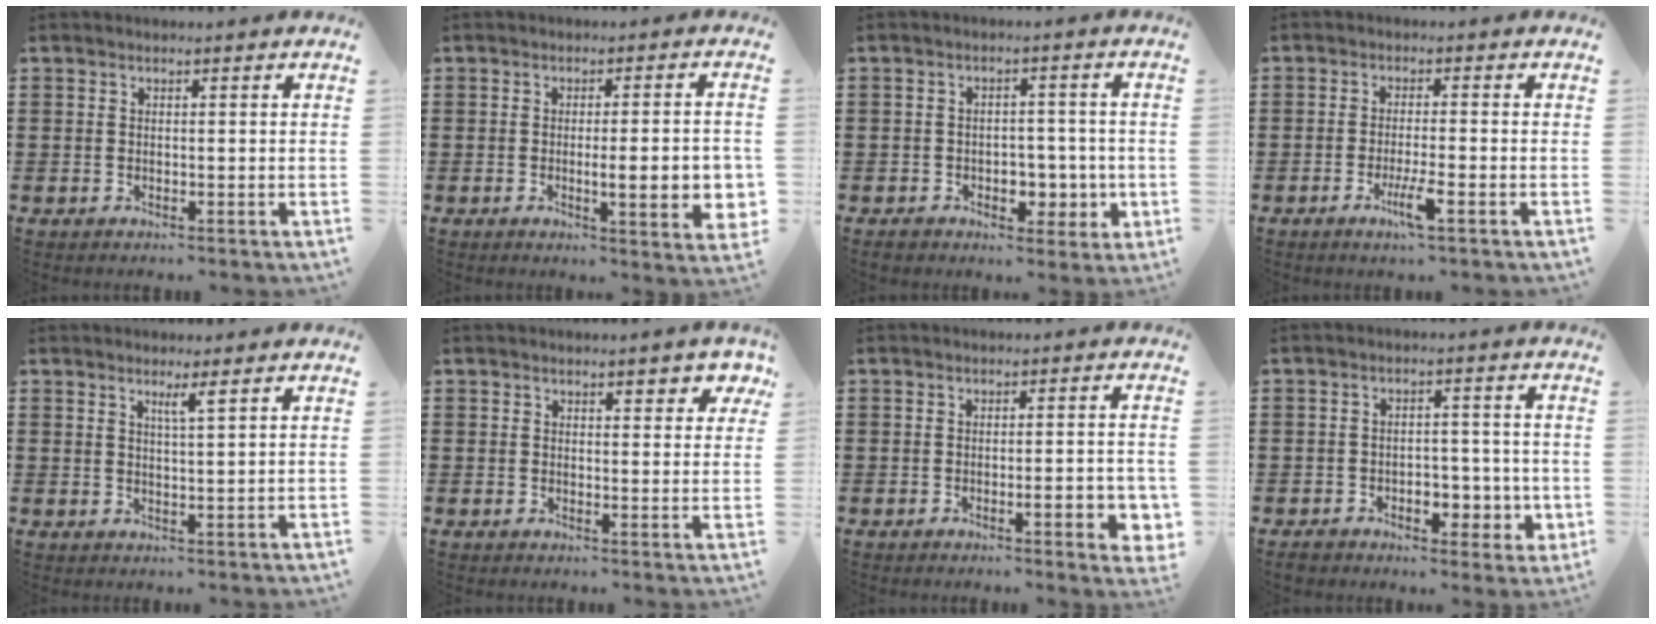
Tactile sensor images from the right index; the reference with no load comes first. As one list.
[{"total": 7.2, "force": [-1.0, 1.2, 7.0], "torque": [-0.097, -0.010, -0.017]}, {"total": 4.4, "force": [-1.3, 3.6, 2.1], "torque": [-0.030, 0.006, -0.027]}, {"total": 4.6, "force": [-2.2, 0.2, 4.0], "torque": [-0.077, -0.017, -0.038]}, {"total": 2.1, "force": [1.4, -0.2, 1.6], "torque": [-0.032, -0.004, 0.023]}, {"total": 2.6, "force": [2.0, 1.1, 1.2], "torque": [-0.012, 0.002, 0.034]}, {"total": 4.6, "force": [-1.3, 1.0, 4.3], "torque": [-0.052, -0.010, -0.022]}, {"total": 4.9, "force": [-1.9, 3.7, 2.6], "torque": [-0.032, 0.005, -0.039]}]